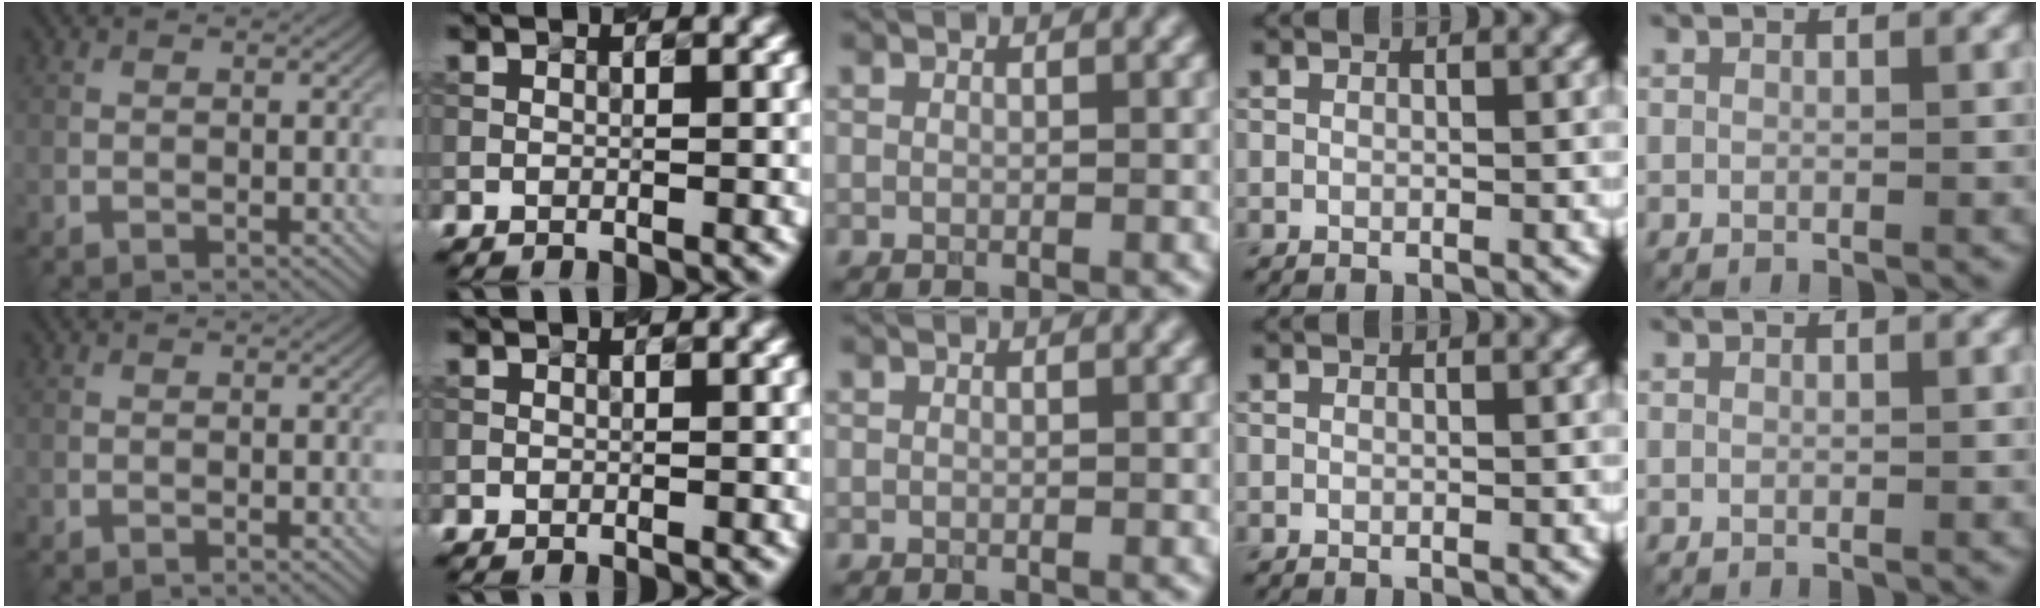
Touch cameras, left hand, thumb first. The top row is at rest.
{}